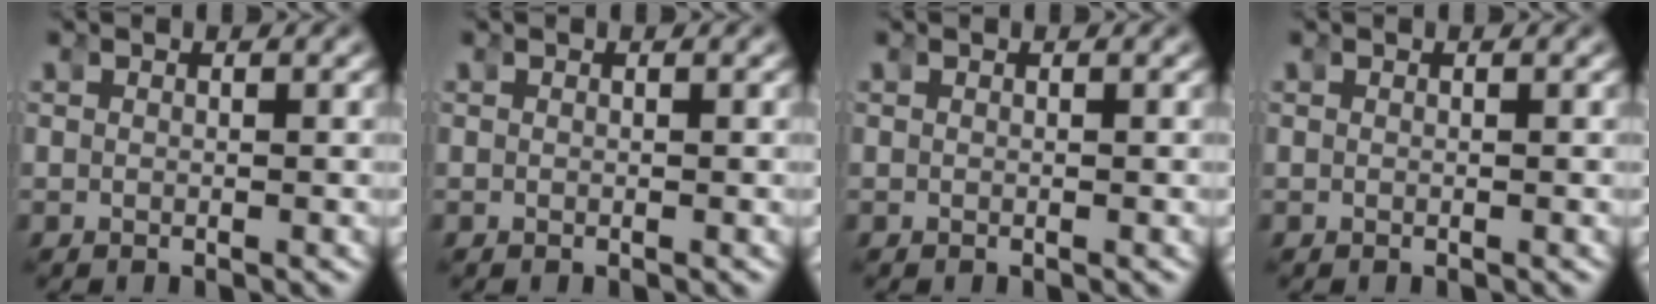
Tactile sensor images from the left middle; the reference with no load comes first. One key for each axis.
{"total": 0.0}
{"total": 0.0}
{"total": 0.0}